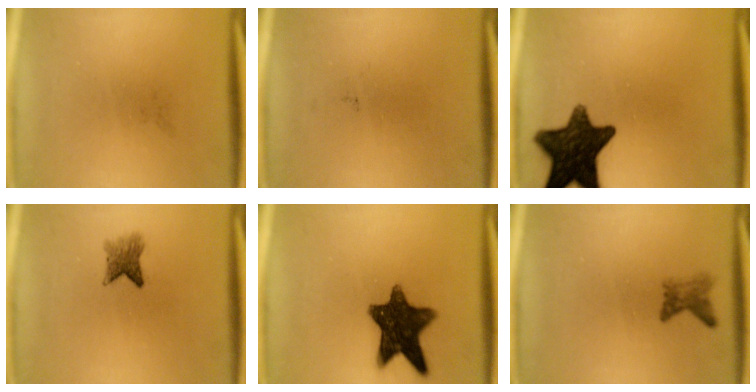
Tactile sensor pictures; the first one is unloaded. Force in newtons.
{"total": 0.0}
{"total": 14.2}
{"total": 3.0}
{"total": 12.4}
{"total": 1.9}